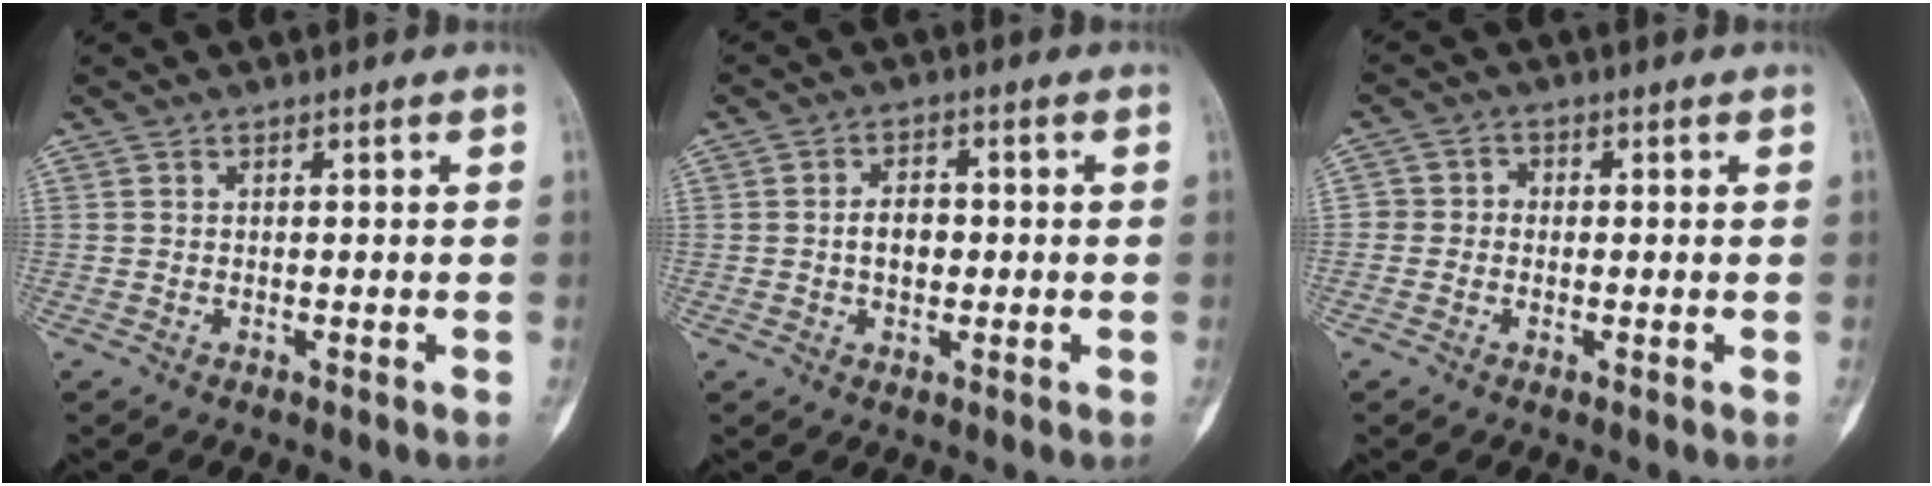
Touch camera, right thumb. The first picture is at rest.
{"total": 4.5, "force": [-0.3, 3.1, 3.3], "torque": [-0.041, 0.011, -0.008]}
{"total": 2.9, "force": [-0.4, 2.7, 1.0], "torque": [0.003, 0.011, -0.013]}